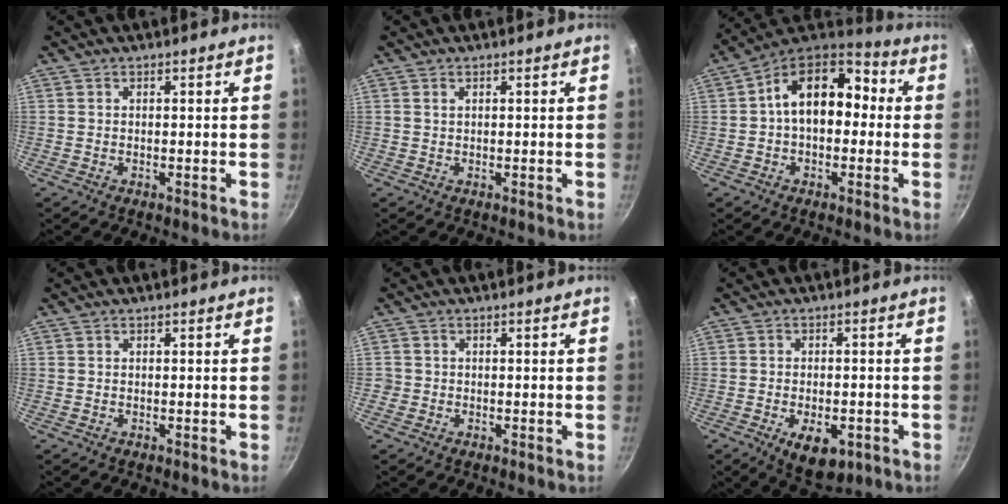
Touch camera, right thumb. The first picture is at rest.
{"total": 0.7, "force": [0.3, 0.4, 0.4], "torque": [-0.008, 0.001, 0.006]}
{"total": 15.8, "force": [1.0, 10.6, 11.6], "torque": [-0.140, 0.047, -0.003]}
{"total": 0.0}
{"total": 1.2, "force": [-0.4, 1.1, 0.2], "torque": [-0.001, 0.002, -0.007]}
{"total": 8.5, "force": [-3.3, 4.6, 6.3], "torque": [-0.074, 0.008, -0.036]}